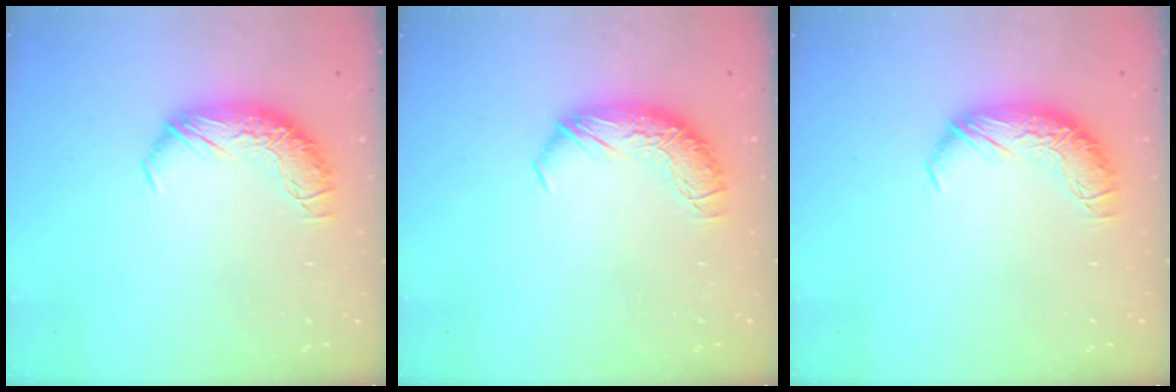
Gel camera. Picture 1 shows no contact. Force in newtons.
{"total": 0.0}
{"total": 0.0}